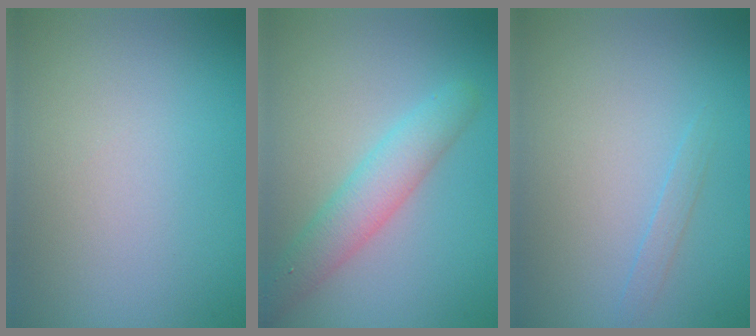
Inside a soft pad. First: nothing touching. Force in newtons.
{"total": 3.6, "press": 3.6, "slide": 0.0}
{"total": 0.8, "press": 0.8, "slide": 0.1}